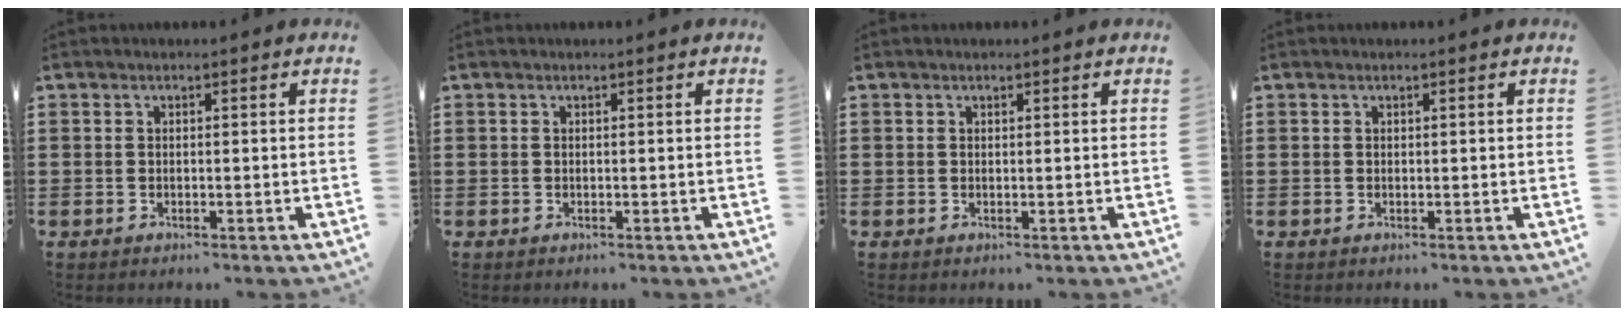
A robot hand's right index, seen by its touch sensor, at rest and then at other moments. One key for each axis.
{"total": 0.0}
{"total": 0.0}
{"total": 0.0}